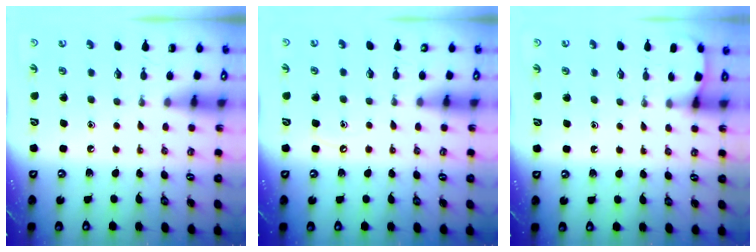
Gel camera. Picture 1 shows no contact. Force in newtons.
{"total": 3.4, "press": 3.4, "slide": 0.4}
{"total": 1.8, "press": 1.8, "slide": 0.2}